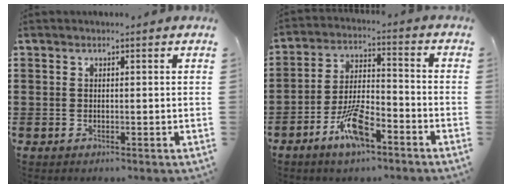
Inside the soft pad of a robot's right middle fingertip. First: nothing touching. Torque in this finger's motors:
{"motor_torque": [2.13, 0.00, 0.51, 0.19]}